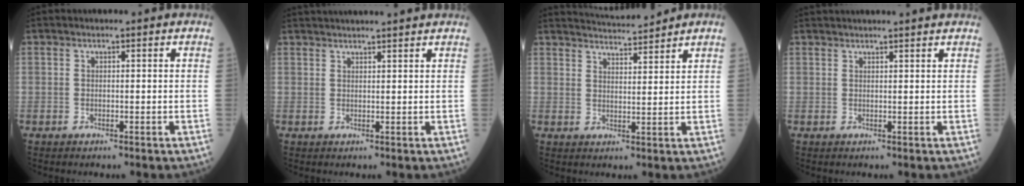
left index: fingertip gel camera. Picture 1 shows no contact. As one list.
[{"total": 8.6, "force": [7.9, -0.3, 3.2], "torque": [-0.046, 0.032, 0.102]}, {"total": 7.2, "force": [7.0, -0.4, 1.5], "torque": [-0.028, 0.010, 0.107]}, {"total": 7.0, "force": [6.6, 0.0, 2.4], "torque": [-0.030, 0.032, 0.078]}]